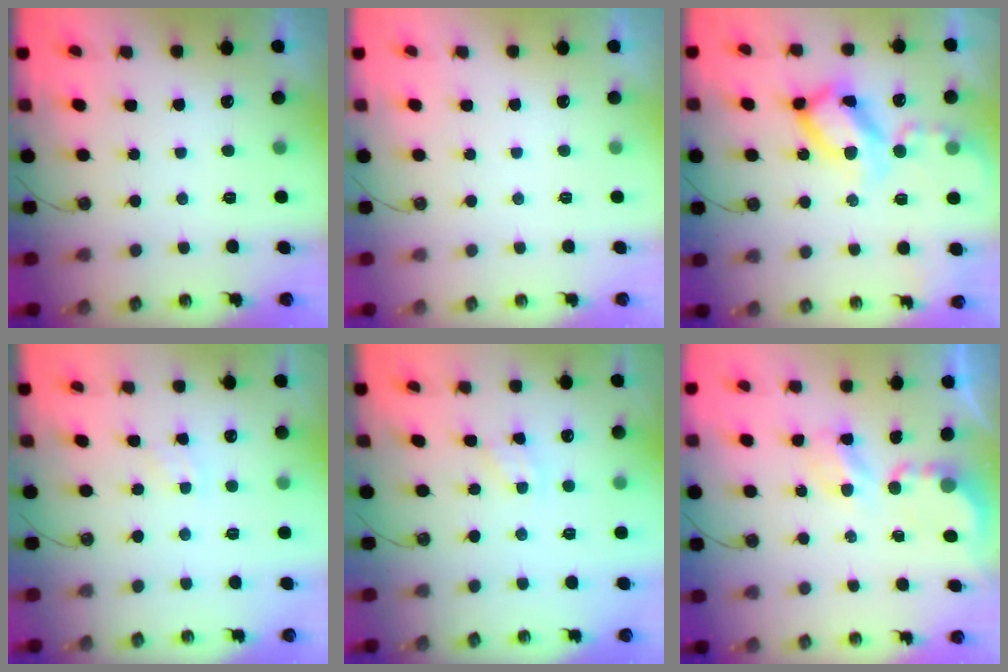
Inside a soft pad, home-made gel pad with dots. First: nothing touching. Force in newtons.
{"total": 0.0}
{"total": 18.1, "press": 18.0, "slide": 2.4}
{"total": 3.0, "press": 2.9, "slide": 0.4}
{"total": 2.1, "press": 2.1, "slide": 0.3}
{"total": 4.4, "press": 4.3, "slide": 0.2}